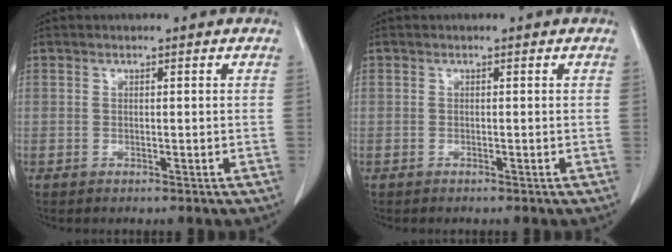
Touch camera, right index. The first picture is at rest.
{"total": 0.0}